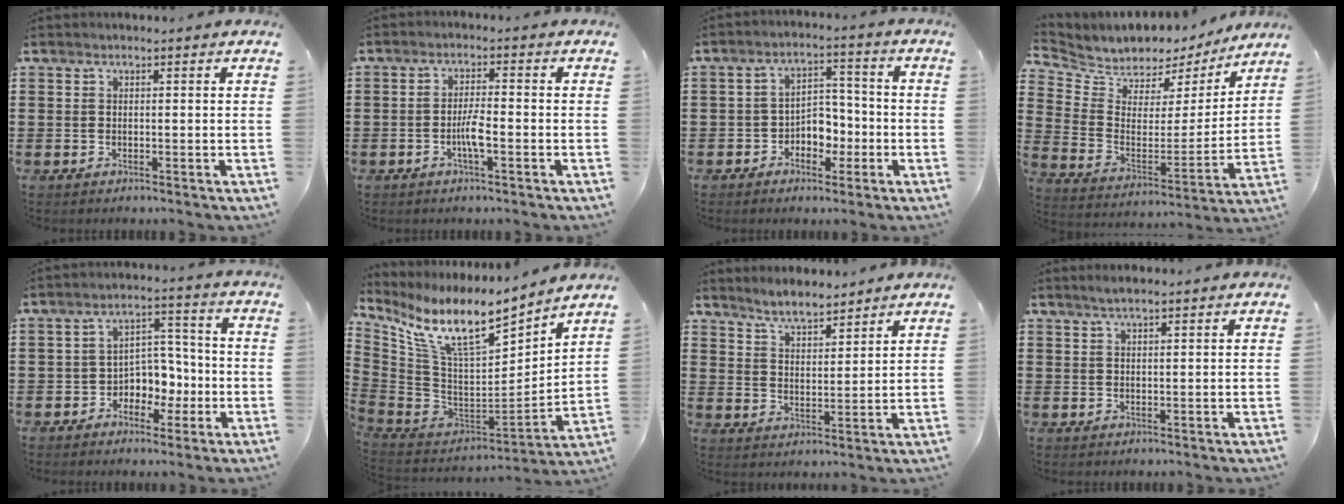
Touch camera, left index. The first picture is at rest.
{"total": 3.9, "force": [-1.3, 0.6, 3.6], "torque": [-0.077, -0.003, -0.027]}
{"total": 4.3, "force": [-2.2, 3.0, 2.1], "torque": [-0.045, 0.011, -0.047]}
{"total": 5.7, "force": [5.3, 2.1, -0.4], "torque": [-0.034, -0.052, 0.090]}
{"total": 5.2, "force": [-1.8, 4.3, 2.2], "torque": [-0.044, 0.007, -0.038]}
{"total": 12.0, "force": [8.3, 2.5, 8.3], "torque": [-0.181, -0.060, 0.140]}
{"total": 4.7, "force": [4.5, 0.5, 0.9], "torque": [-0.033, -0.013, 0.084]}
{"total": 1.8, "force": [1.4, 0.2, 1.1], "torque": [-0.022, 0.002, 0.025]}